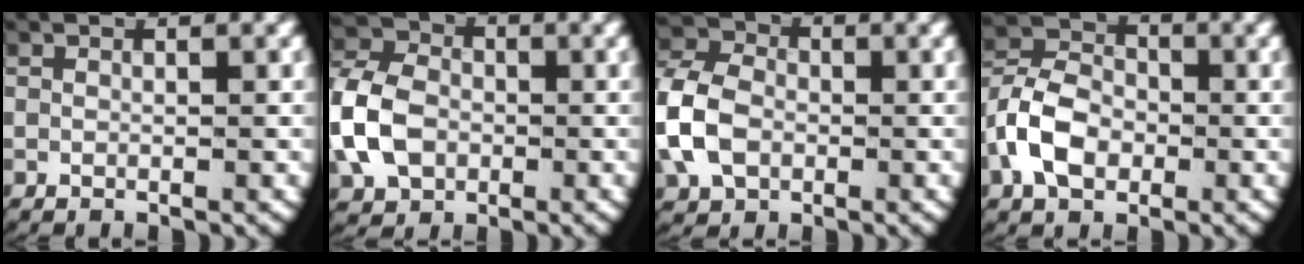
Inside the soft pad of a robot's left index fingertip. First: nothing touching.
{"total": 7.0, "force": [-0.5, 5.9, 3.7], "torque": [-0.087, -0.009, -0.011]}
{"total": 6.6, "force": [-0.4, 5.6, 3.5], "torque": [-0.088, -0.005, -0.009]}
{"total": 6.5, "force": [-1.1, 5.3, 3.6], "torque": [-0.077, -0.007, -0.023]}